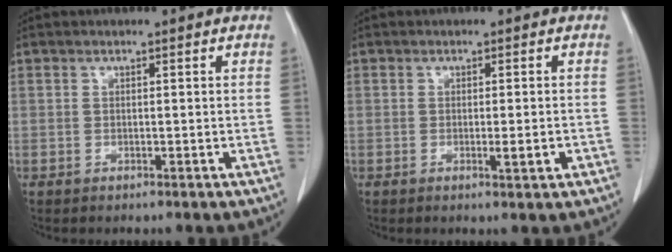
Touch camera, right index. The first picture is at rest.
{"total": 2.3, "force": [-0.7, 0.2, 2.2], "torque": [-0.030, -0.004, -0.009]}